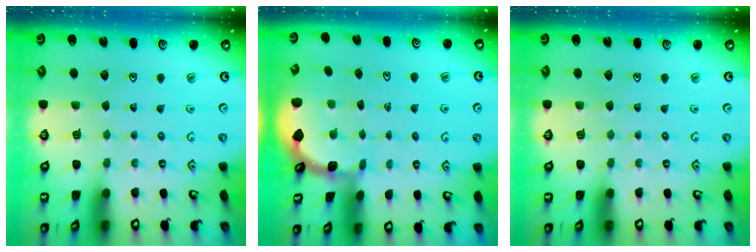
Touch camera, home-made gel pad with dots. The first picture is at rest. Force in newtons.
{"total": 1.6, "press": 1.6, "slide": 0.1}
{"total": 0.0}